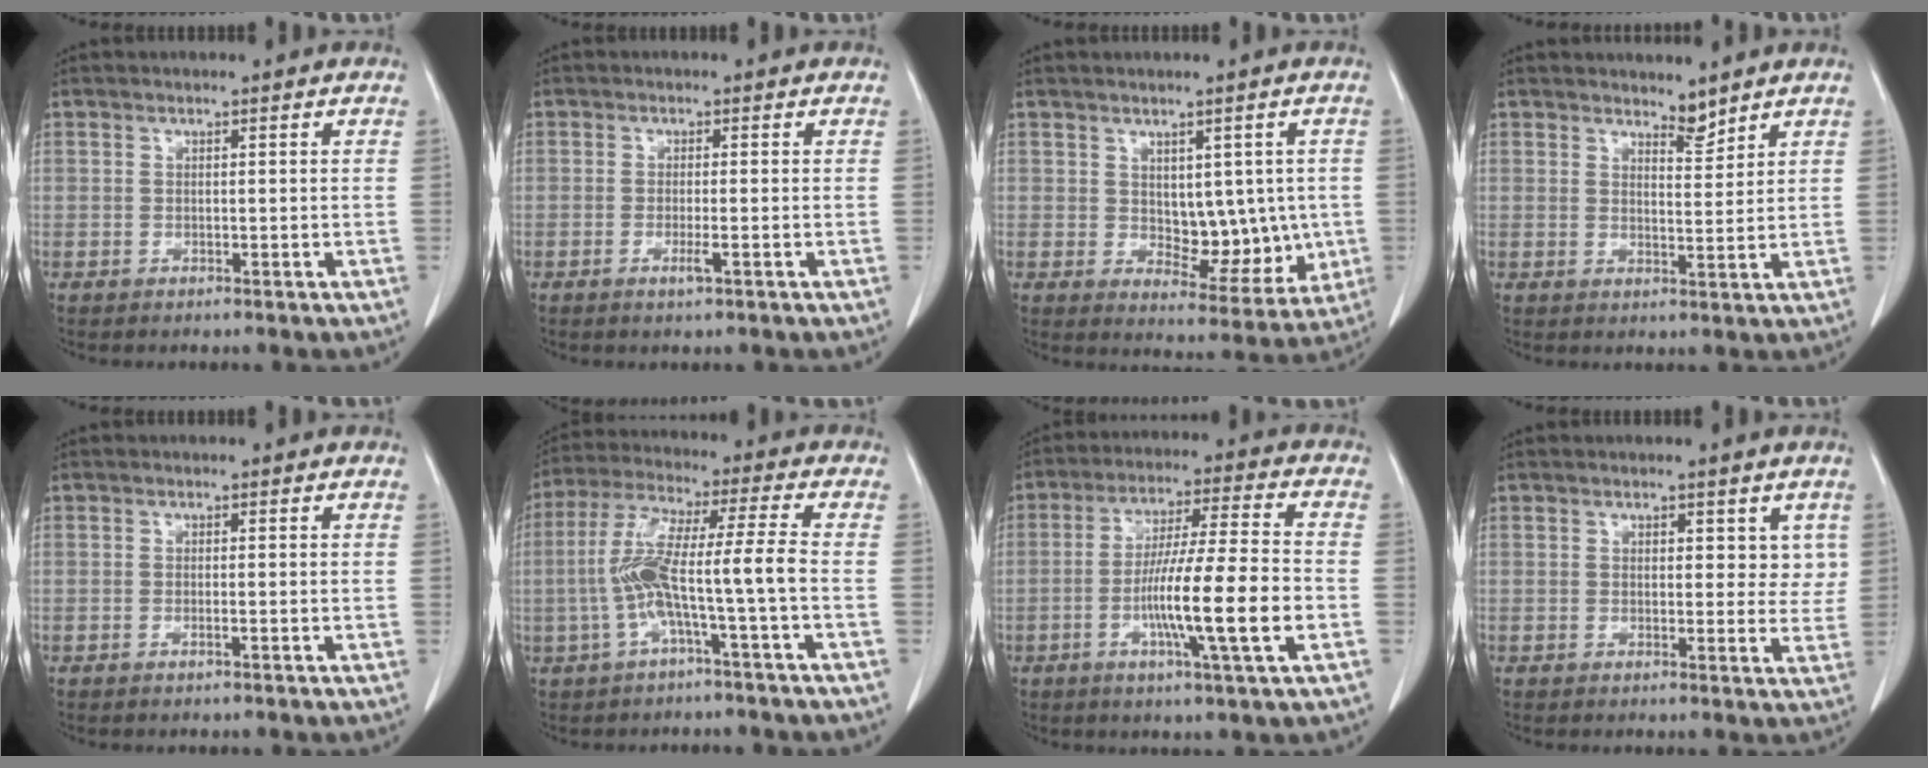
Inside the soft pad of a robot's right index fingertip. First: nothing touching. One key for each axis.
{"total": 1.8, "fx": -0.7, "fy": 0.1, "fz": 1.7, "tx": -0.029, "ty": -0.003, "tz": -0.010}
{"total": 8.2, "fx": 0.5, "fy": 5.0, "fz": 6.5, "tx": -0.065, "ty": 0.001, "tz": 0.029}
{"total": 2.7, "fx": 2.6, "fy": 0.5, "fz": 0.6, "tx": -0.009, "ty": -0.006, "tz": 0.044}
{"total": 0.7, "fx": -0.2, "fy": 0.0, "fz": 0.6, "tx": -0.012, "ty": 0.001, "tz": -0.001}
{"total": 10.1, "fx": -2.3, "fy": -0.5, "fz": 9.8, "tx": -0.202, "ty": 0.027, "tz": -0.044}
{"total": 13.9, "fx": -3.5, "fy": -0.1, "fz": 13.4, "tx": -0.235, "ty": -0.005, "tz": -0.064}
{"total": 3.8, "fx": 1.8, "fy": 2.3, "fz": 2.5, "tx": -0.009, "ty": -0.006, "tz": 0.019}